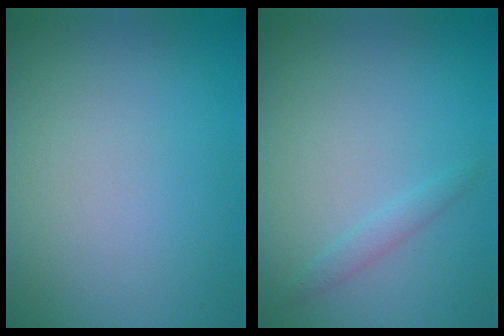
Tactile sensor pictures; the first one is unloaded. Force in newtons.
{"total": 1.6, "press": 1.6, "slide": 0.1}